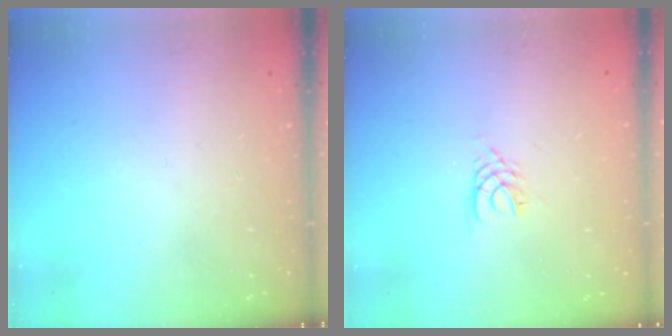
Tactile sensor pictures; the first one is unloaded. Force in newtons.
{"total": 3.0, "press": 2.9, "slide": 0.4}